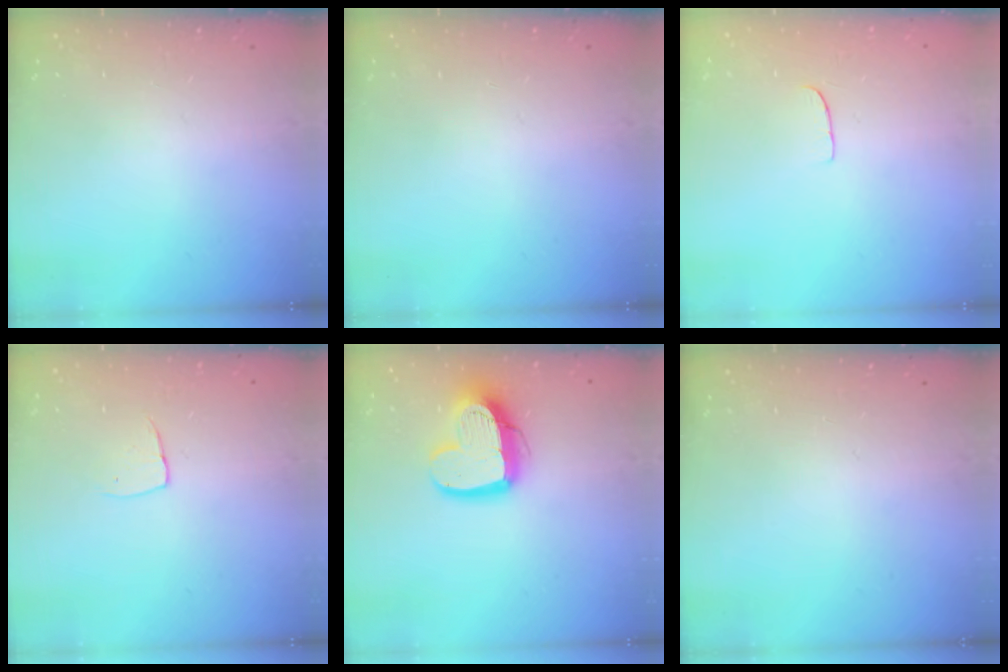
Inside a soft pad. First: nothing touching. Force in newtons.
{"total": 0.0}
{"total": 5.4, "press": 5.4, "slide": 0.4}
{"total": 5.2, "press": 5.2, "slide": 0.4}
{"total": 15.0, "press": 14.9, "slide": 1.3}
{"total": 0.0}